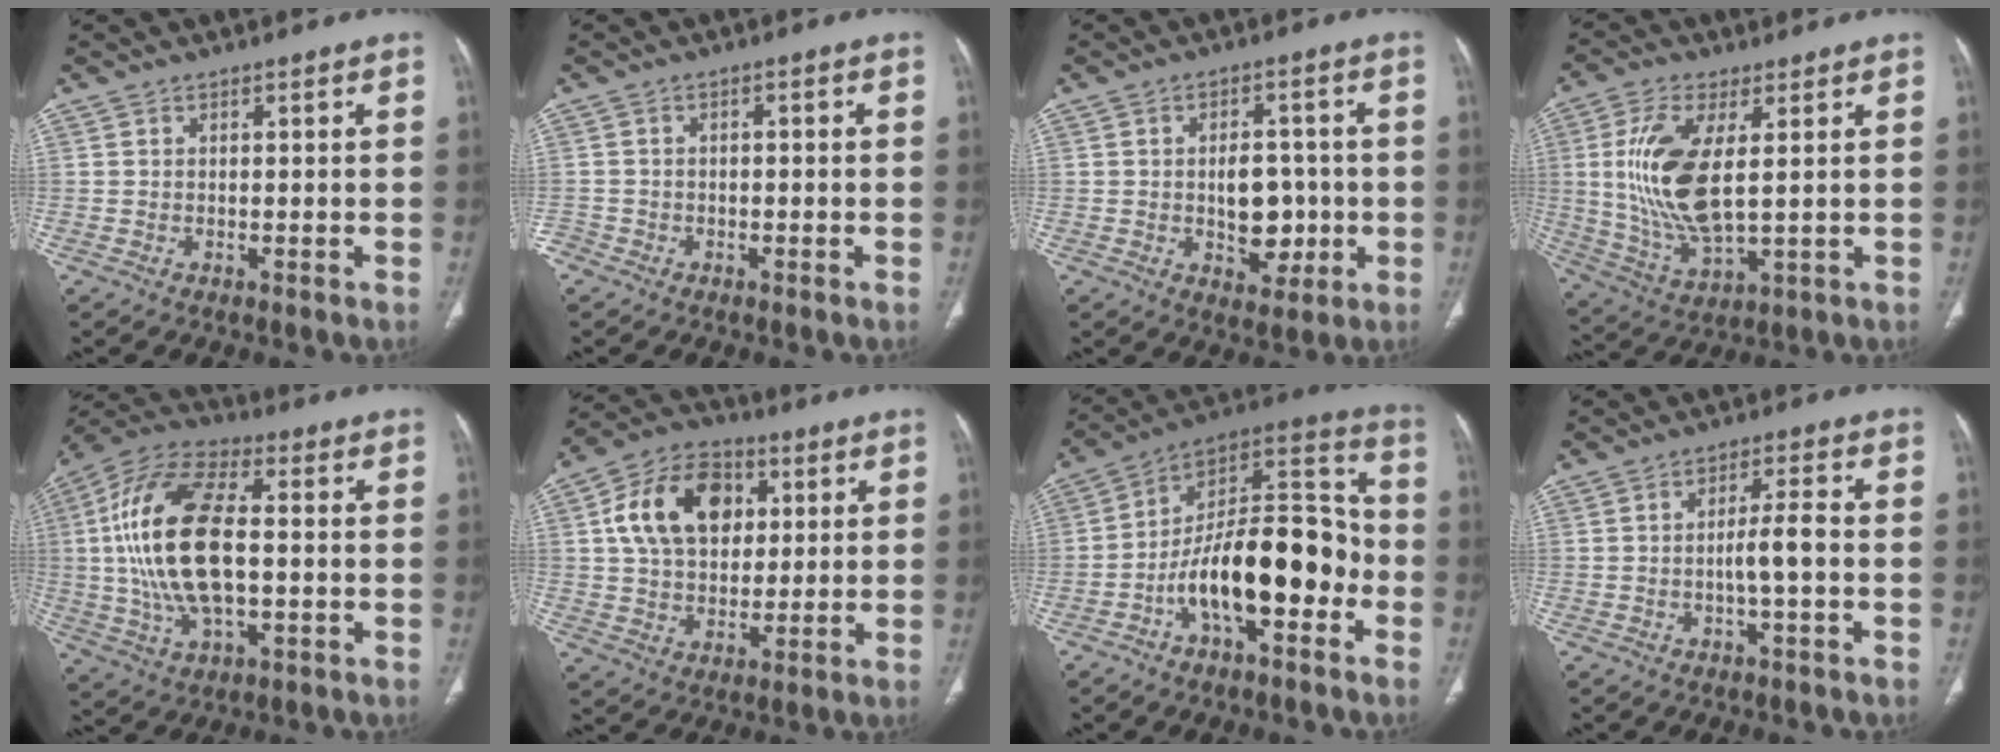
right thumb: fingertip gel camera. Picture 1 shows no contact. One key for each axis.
{"total": 2.7, "fx": -1.7, "fy": 2.0, "fz": 0.8, "tx": -0.009, "ty": 0.014, "tz": -0.031}
{"total": 8.7, "fx": -1.0, "fy": 5.6, "fz": 6.5, "tx": -0.060, "ty": 0.009, "tz": -0.004}
{"total": 14.7, "fx": 2.2, "fy": 6.1, "fz": 13.2, "tx": -0.284, "ty": -0.019, "tz": 0.053}
{"total": 21.5, "fx": 0.4, "fy": 10.4, "fz": 18.8, "tx": -0.385, "ty": 0.015, "tz": 0.006}
{"total": 16.2, "fx": 4.1, "fy": 11.6, "fz": 10.5, "tx": -0.157, "ty": 0.007, "tz": 0.068}
{"total": 21.3, "fx": -6.4, "fy": 9.7, "fz": 17.9, "tx": -0.261, "ty": 0.073, "tz": -0.104}
{"total": 4.8, "fx": -1.0, "fy": 0.6, "fz": 4.6, "tx": -0.092, "ty": 0.014, "tz": -0.018}